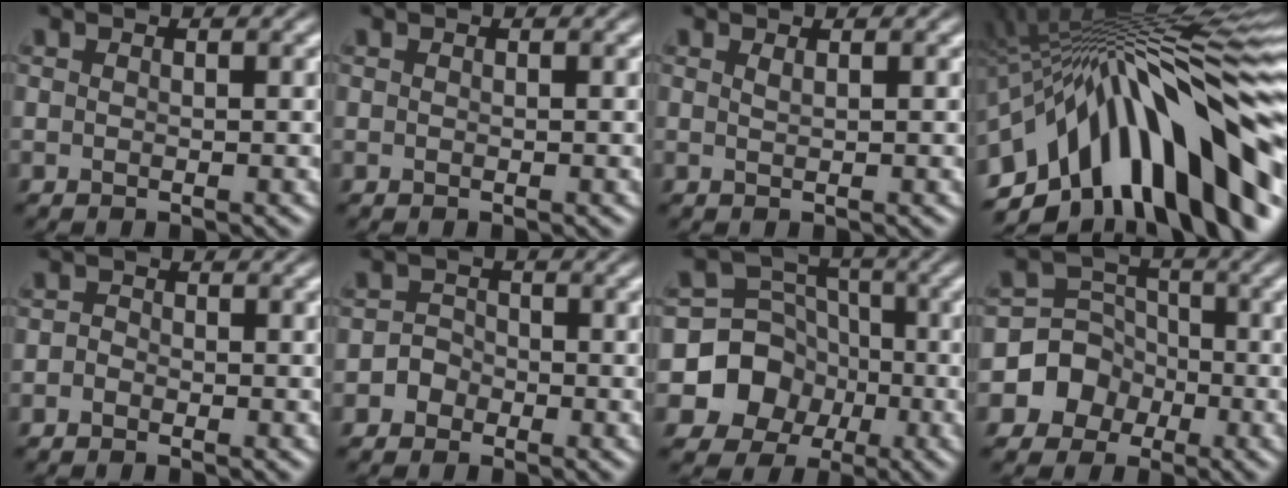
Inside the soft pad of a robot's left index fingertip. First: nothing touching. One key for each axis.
{"total": 0.0}
{"total": 0.5, "fx": 0.4, "fy": 0.2, "fz": 0.3, "tx": 0.000, "ty": -0.001, "tz": 0.007}
{"total": 16.0, "fx": -4.4, "fy": 6.2, "fz": 14.1, "tx": -0.188, "ty": 0.048, "tz": -0.081}
{"total": 0.6, "fx": -0.5, "fy": 0.2, "fz": -0.2, "tx": 0.000, "ty": -0.002, "tz": -0.007}
{"total": 1.3, "fx": -0.9, "fy": 1.0, "fz": -0.2, "tx": 0.006, "ty": 0.006, "tz": -0.012}
{"total": 6.0, "fx": -2.2, "fy": 5.5, "fz": 1.0, "tx": 0.003, "ty": 0.006, "tz": -0.062}
{"total": 4.7, "fx": -2.1, "fy": 4.3, "fz": 0.2, "tx": 0.024, "ty": 0.007, "tz": -0.059}